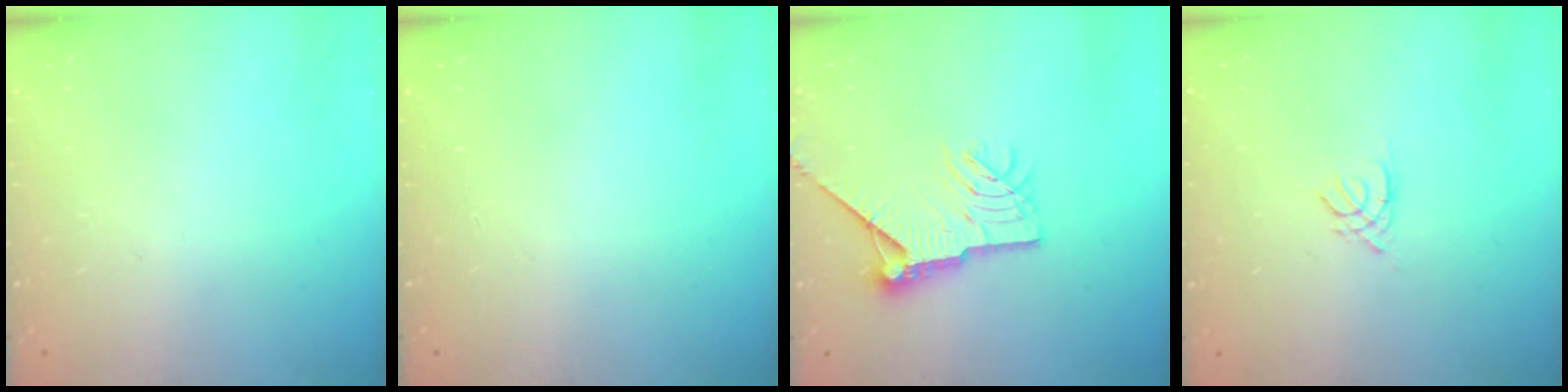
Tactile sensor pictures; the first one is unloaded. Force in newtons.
{"total": 0.0}
{"total": 13.8, "press": 13.8, "slide": 0.6}
{"total": 1.3, "press": 1.3, "slide": 0.3}